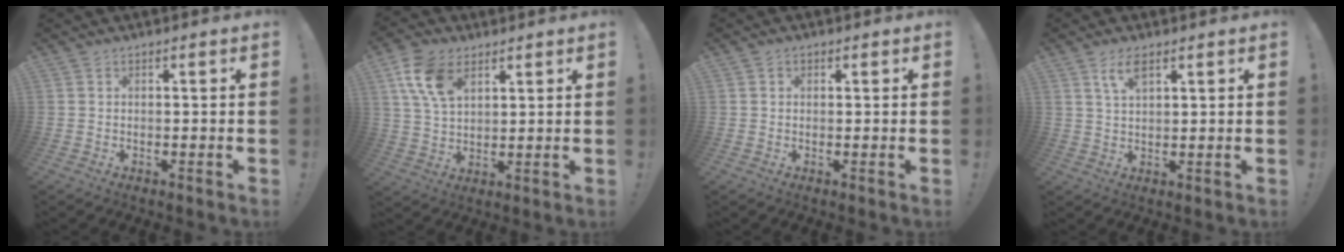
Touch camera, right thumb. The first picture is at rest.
{"total": 11.5, "force": [5.6, 6.9, 7.2], "torque": [-0.139, -0.013, 0.104]}
{"total": 0.9, "force": [0.1, 0.8, 0.2], "torque": [0.004, -0.001, 0.000]}
{"total": 5.0, "force": [2.8, 1.9, 3.6], "torque": [-0.065, -0.006, 0.048]}